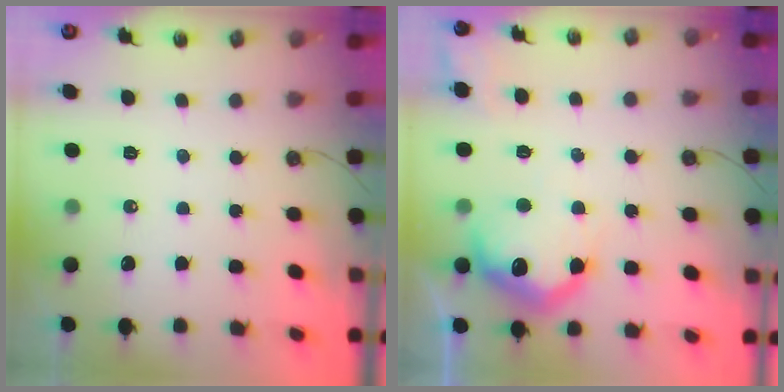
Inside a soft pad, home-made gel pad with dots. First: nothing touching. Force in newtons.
{"total": 16.8, "press": 16.7, "slide": 1.2}